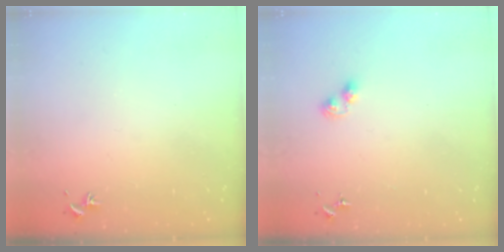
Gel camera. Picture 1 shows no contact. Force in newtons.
{"total": 4.3, "press": 4.3, "slide": 0.5}